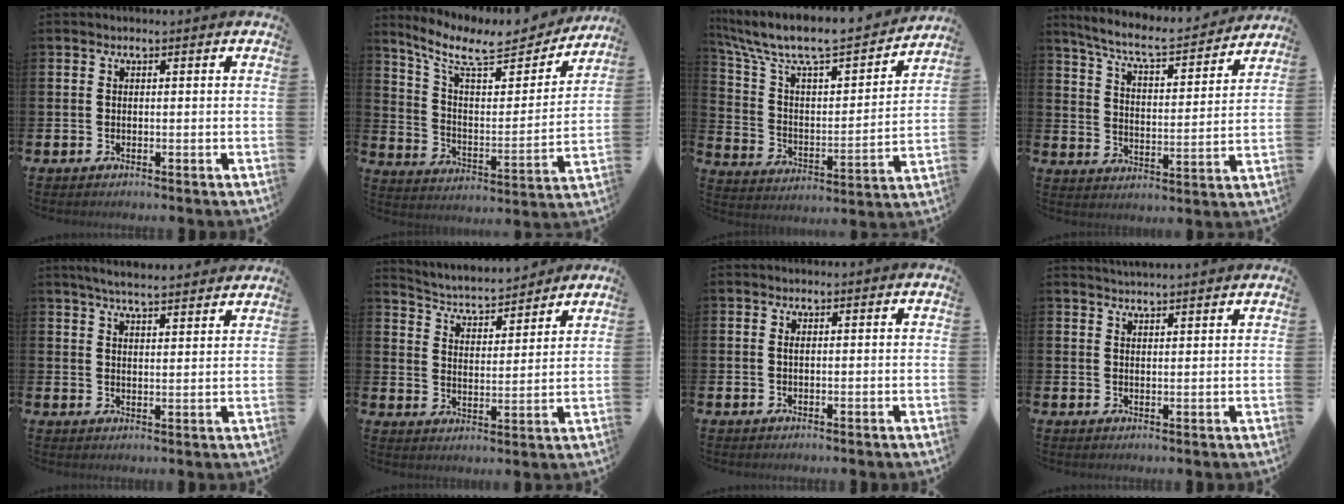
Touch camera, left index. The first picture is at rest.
{"total": 10.5, "force": [9.0, 3.2, 4.5], "torque": [-0.118, -0.059, 0.152]}
{"total": 9.4, "force": [8.2, 2.5, 3.9], "torque": [-0.123, -0.058, 0.136]}
{"total": 7.3, "force": [6.7, 1.2, 2.7], "torque": [-0.087, -0.046, 0.114]}
{"total": 5.2, "force": [5.1, 0.0, 1.2], "torque": [-0.035, -0.025, 0.090]}
{"total": 4.7, "force": [4.6, 1.0, 0.8], "torque": [-0.046, -0.038, 0.075]}
{"total": 0.6, "force": [0.2, 0.1, 0.5], "torque": [-0.008, 0.000, 0.002]}
{"total": 3.1, "force": [3.1, -0.5, 0.0], "torque": [-0.005, -0.015, 0.057]}